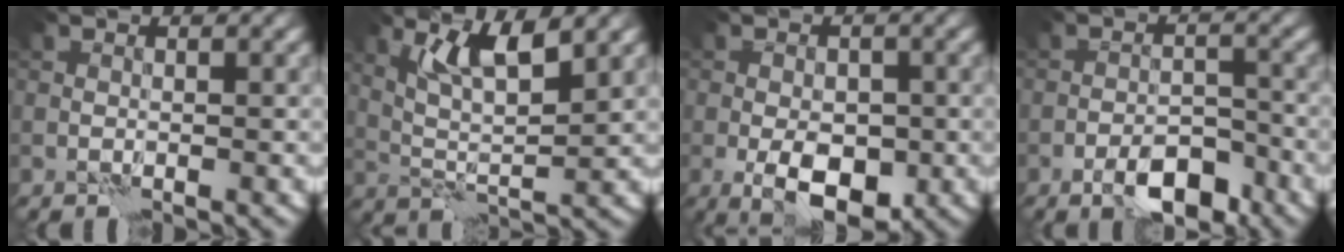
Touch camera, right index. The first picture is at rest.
{"total": 4.7, "force": [2.6, 0.9, 3.8], "torque": [-0.083, -0.009, 0.052]}
{"total": 5.7, "force": [-1.9, 2.9, 4.6], "torque": [-0.074, -0.003, -0.033]}
{"total": 5.4, "force": [-3.6, 2.1, 3.4], "torque": [-0.048, 0.006, -0.059]}